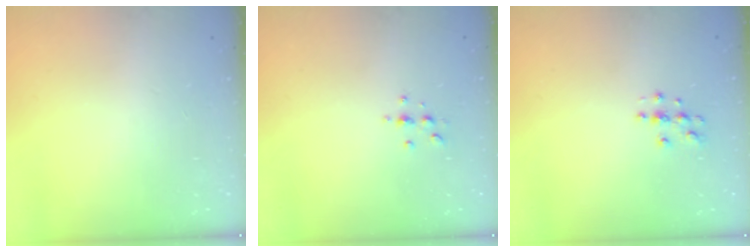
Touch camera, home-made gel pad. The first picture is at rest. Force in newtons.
{"total": 3.9, "press": 3.9, "slide": 0.6}
{"total": 3.9, "press": 3.8, "slide": 0.4}